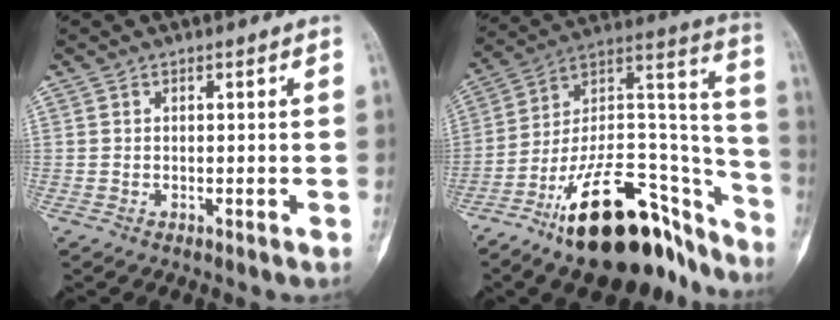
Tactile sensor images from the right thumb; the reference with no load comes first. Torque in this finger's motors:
{"motor_torque": [2.21, 0.66, 1.49, -1.28, 0.56]}